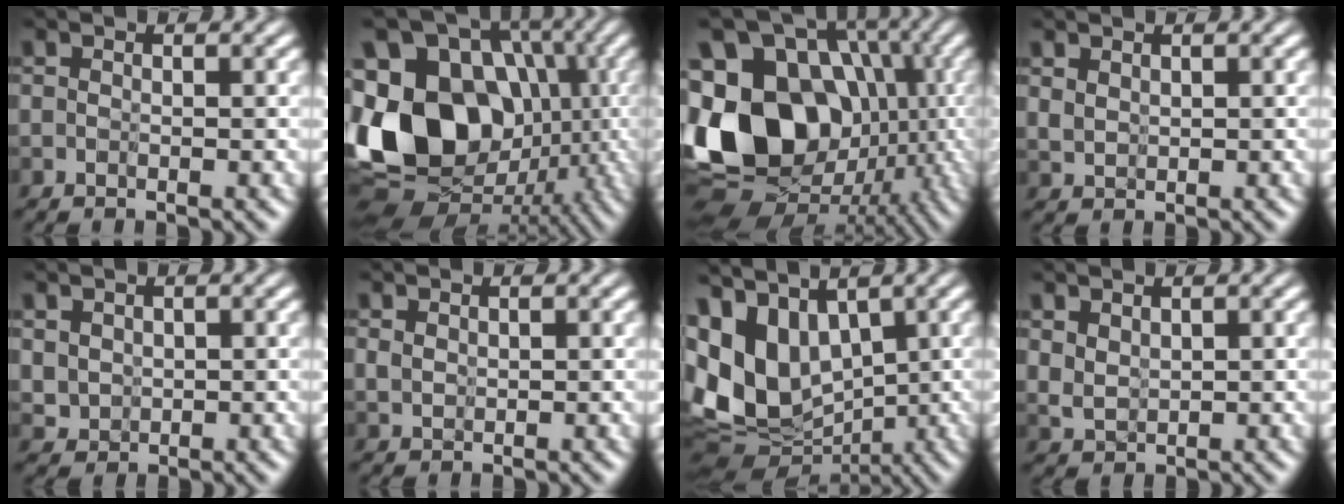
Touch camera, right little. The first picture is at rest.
{"total": 14.8, "force": [-1.2, 11.6, 9.1], "torque": [-0.198, 0.000, -0.007]}
{"total": 16.5, "force": [-1.2, 13.0, 10.1], "torque": [-0.215, -0.008, 0.004]}
{"total": 1.0, "force": [0.9, 0.4, 0.3], "torque": [-0.029, -0.001, 0.019]}
{"total": 1.8, "force": [0.9, 1.5, 0.6], "torque": [-0.035, 0.002, 0.020]}
{"total": 0.5, "force": [0.5, -0.1, -0.1], "torque": [-0.020, -0.010, 0.019]}
{"total": 5.8, "force": [1.6, 3.7, 4.1], "torque": [-0.109, -0.018, 0.036]}
{"total": 1.3, "force": [1.1, 0.5, 0.5], "torque": [-0.042, -0.007, 0.027]}